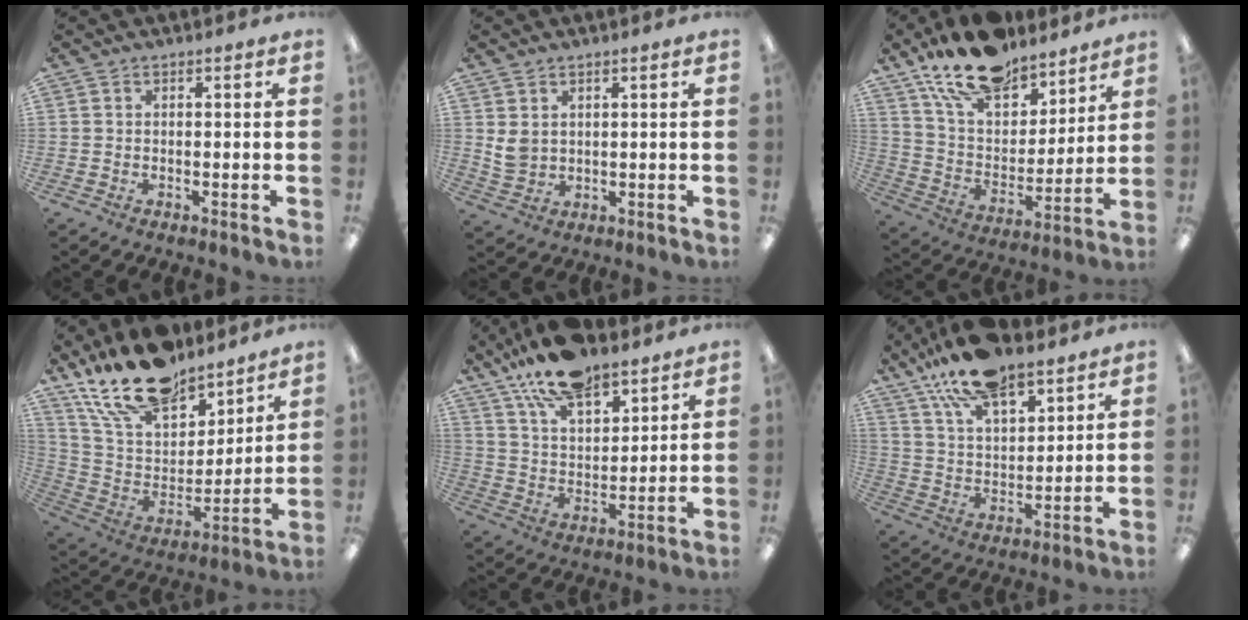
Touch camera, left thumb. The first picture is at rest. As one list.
[{"total": 4.2, "force": [1.8, 3.1, 2.2], "torque": [-0.044, 0.002, 0.039]}, {"total": 18.2, "force": [14.4, 8.1, 7.7], "torque": [-0.146, -0.086, 0.259]}, {"total": 21.2, "force": [16.6, 9.5, 9.1], "torque": [-0.182, -0.101, 0.301]}, {"total": 14.8, "force": [11.6, 6.1, 6.9], "torque": [-0.129, -0.060, 0.210]}, {"total": 15.8, "force": [12.1, 6.3, 8.0], "torque": [-0.157, -0.055, 0.218]}]